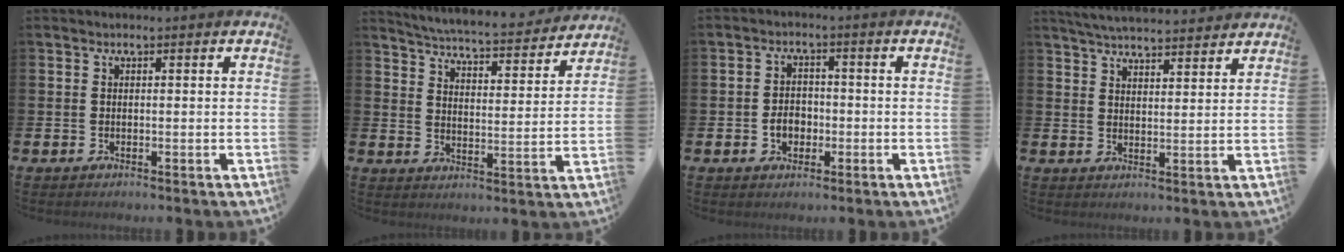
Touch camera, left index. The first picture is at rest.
{"total": 5.7, "force": [5.6, 0.2, 1.1], "torque": [-0.045, -0.045, 0.093]}
{"total": 3.3, "force": [-1.0, 2.6, 1.9], "torque": [-0.020, -0.004, -0.026]}
{"total": 5.0, "force": [4.9, 0.3, 0.7], "torque": [-0.020, -0.028, 0.087]}